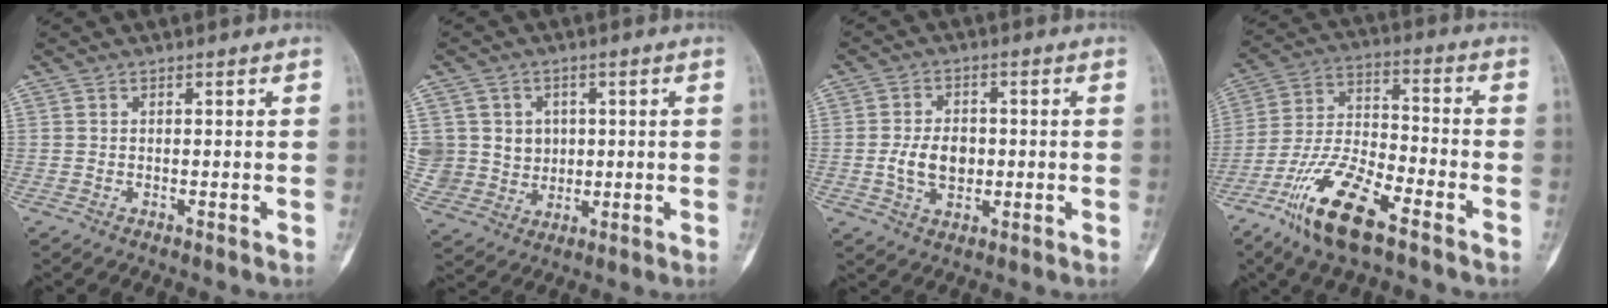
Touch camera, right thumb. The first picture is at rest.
{"total": 9.0, "force": [1.9, 8.6, 1.9], "torque": [-0.002, 0.003, 0.047]}
{"total": 7.2, "force": [-0.7, 5.0, 5.2], "torque": [-0.081, 0.003, -0.011]}
{"total": 15.2, "force": [-9.3, 4.8, 11.1], "torque": [-0.220, 0.047, -0.179]}